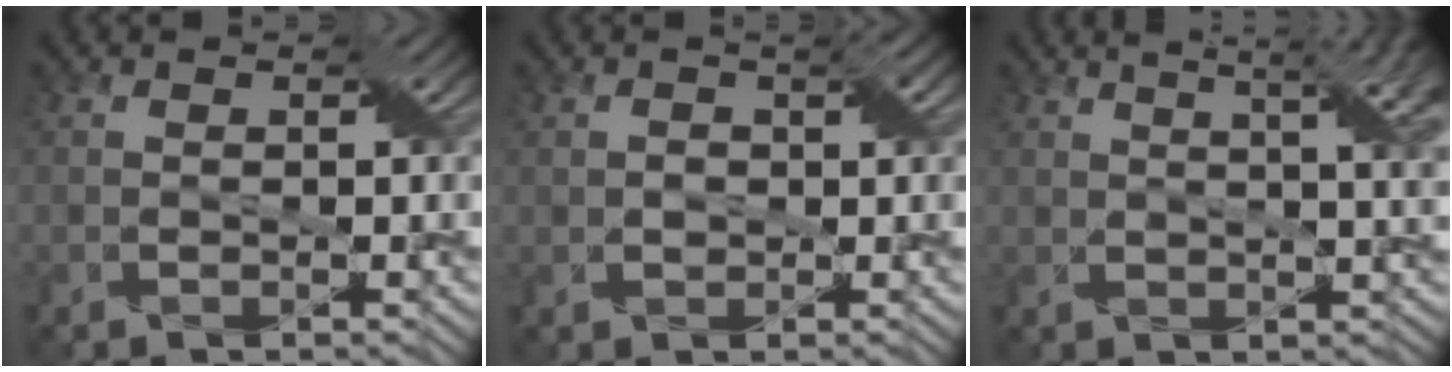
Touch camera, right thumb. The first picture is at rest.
{"total": 2.1, "force": [0.4, 1.2, 1.7], "torque": [-0.030, 0.005, 0.007]}
{"total": 11.0, "force": [5.5, 3.6, 8.9], "torque": [-0.102, 0.048, 0.055]}